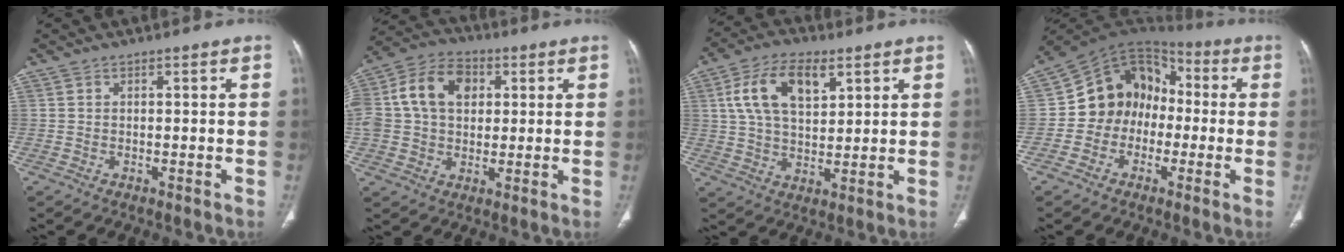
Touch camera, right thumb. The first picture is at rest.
{"total": 15.7, "force": [3.3, 11.5, 10.2], "torque": [-0.193, 0.021, 0.052]}
{"total": 12.4, "force": [4.8, 6.8, 9.2], "torque": [-0.161, -0.004, 0.088]}
{"total": 13.7, "force": [-1.8, 11.5, 7.2], "torque": [-0.075, 0.049, -0.047]}